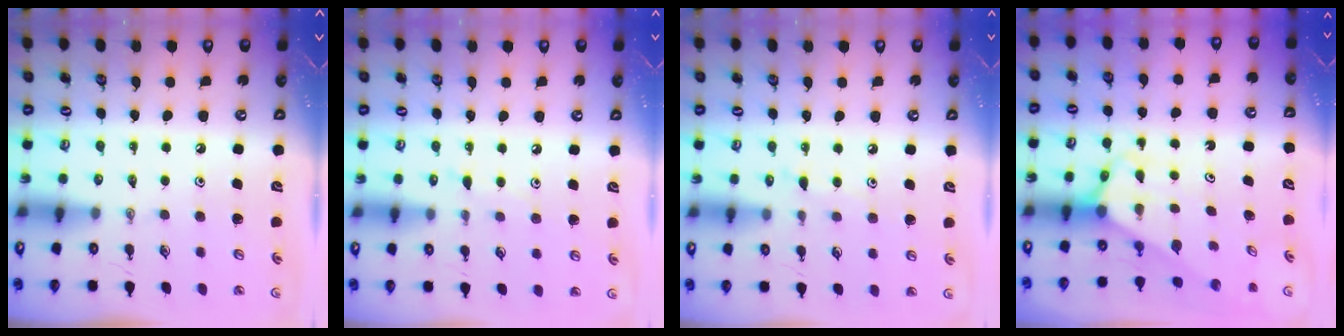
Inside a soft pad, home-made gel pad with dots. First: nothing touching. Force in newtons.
{"total": 5.7, "press": 5.6, "slide": 0.7}
{"total": 6.3, "press": 6.3, "slide": 0.7}
{"total": 2.7, "press": 2.7, "slide": 0.1}